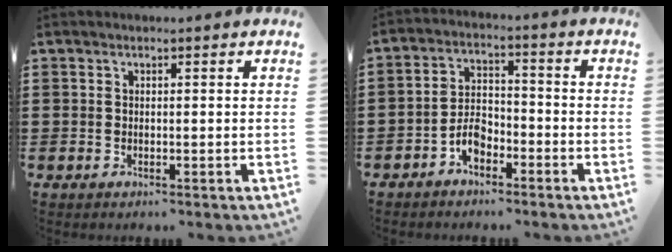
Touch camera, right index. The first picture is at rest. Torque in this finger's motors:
{"motor_torque": [2.14, 0.00, 0.16, 0.03]}